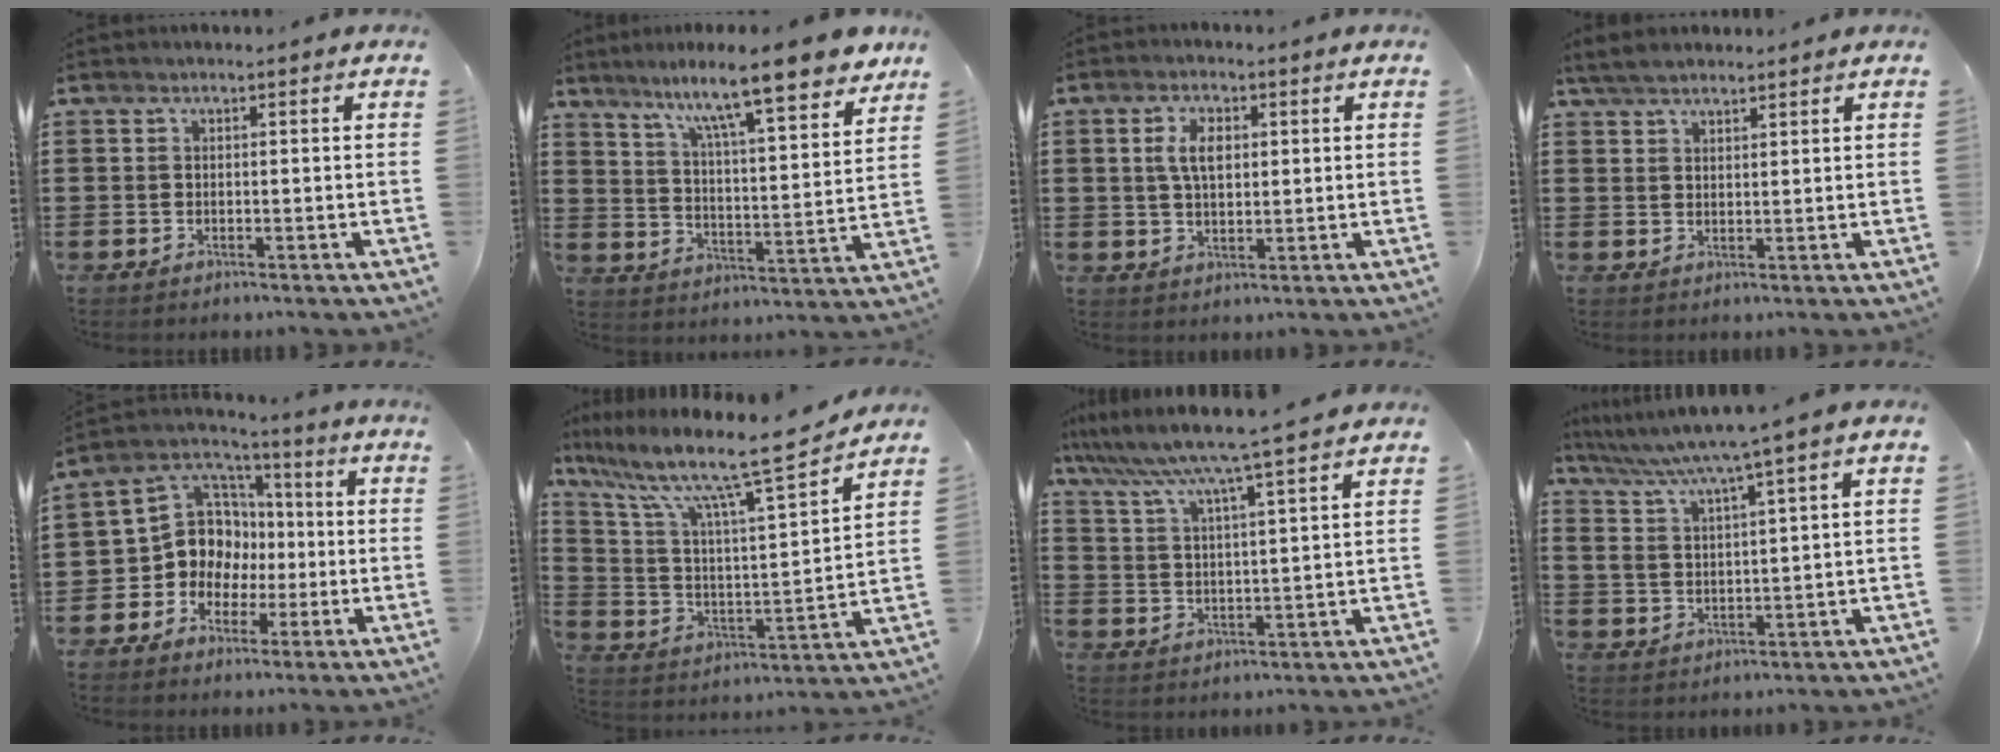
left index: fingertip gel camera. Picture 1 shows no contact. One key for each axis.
{"total": 11.4, "fx": 9.2, "fy": 0.7, "fz": 6.8, "tx": -0.130, "ty": -0.063, "tz": 0.143}
{"total": 4.9, "fx": 1.3, "fy": 2.5, "fz": 4.0, "tx": -0.086, "ty": 0.013, "tz": 0.022}
{"total": 3.3, "fx": 2.9, "fy": 0.9, "fz": 1.4, "tx": -0.035, "ty": 0.003, "tz": 0.055}
{"total": 10.8, "fx": -1.3, "fy": 10.0, "fz": 3.9, "tx": -0.122, "ty": 0.009, "tz": -0.026}
{"total": 12.2, "fx": 9.4, "fy": 1.0, "fz": 7.8, "tx": -0.177, "ty": -0.062, "tz": 0.146}
{"total": 6.6, "fx": 5.8, "fy": -1.1, "fz": 3.1, "tx": -0.083, "ty": -0.043, "tz": 0.093}
{"total": 5.8, "fx": 4.5, "fy": -0.7, "fz": 3.6, "tx": -0.086, "ty": -0.027, "tz": 0.070}